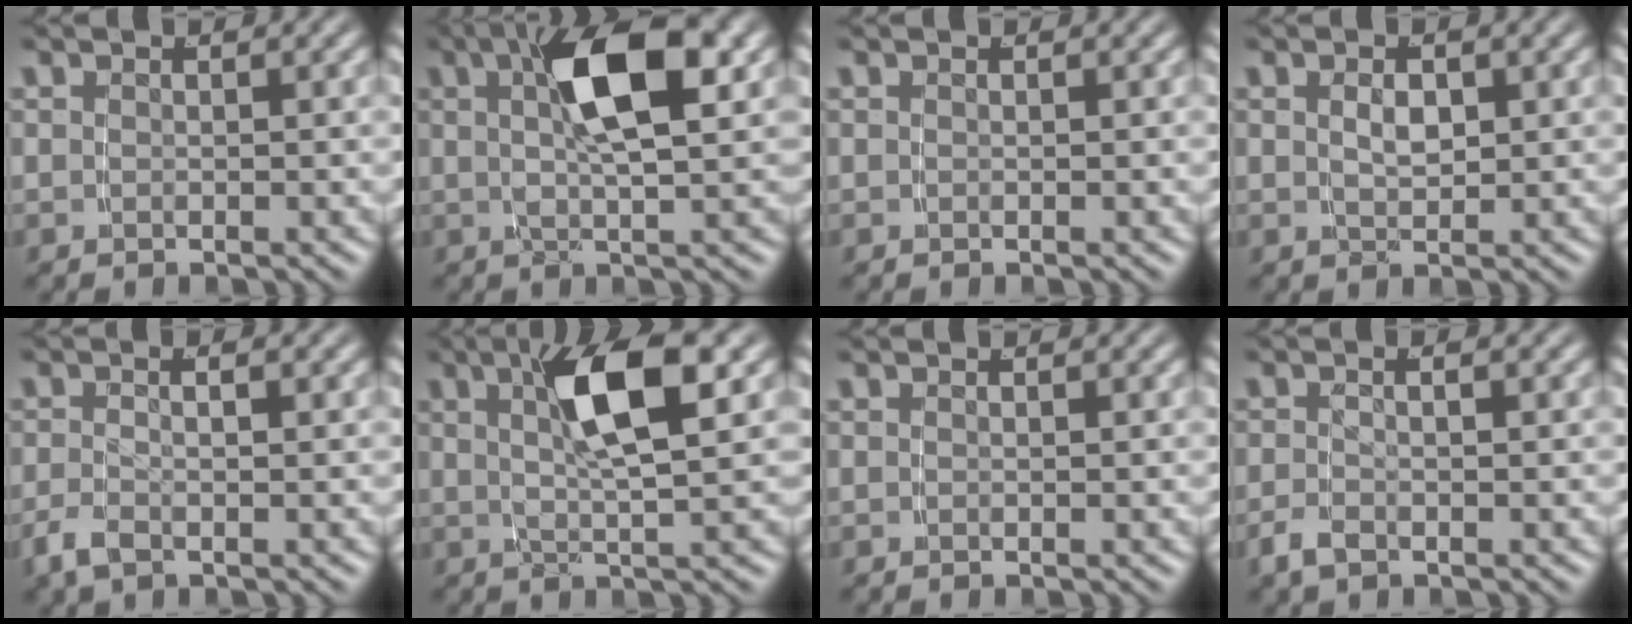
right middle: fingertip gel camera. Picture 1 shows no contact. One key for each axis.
{"total": 8.6, "fx": 1.8, "fy": 2.6, "fz": 8.0, "tx": -0.139, "ty": 0.008, "tz": 0.035}
{"total": 0.0}
{"total": 1.7, "fx": 0.3, "fy": 0.3, "fz": 1.6, "tx": -0.025, "ty": -0.006, "tz": 0.014}
{"total": 2.3, "fx": -1.4, "fy": 0.8, "fz": 1.7, "tx": -0.036, "ty": -0.003, "tz": -0.022}
{"total": 7.0, "fx": 1.8, "fy": 1.4, "fz": 6.7, "tx": -0.125, "ty": 0.006, "tz": 0.035}
{"total": 0.0}
{"total": 1.7, "fx": -1.1, "fy": 0.5, "fz": 1.2, "tx": -0.024, "ty": -0.001, "tz": -0.017}